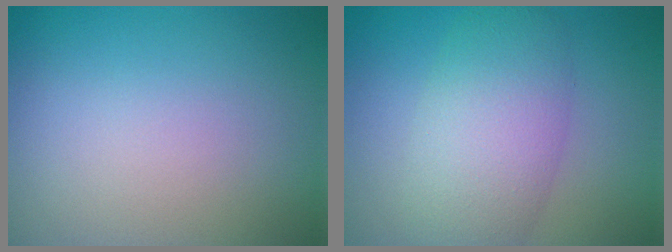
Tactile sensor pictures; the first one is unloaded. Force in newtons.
{"total": 6.1, "press": 6.1, "slide": 0.3}